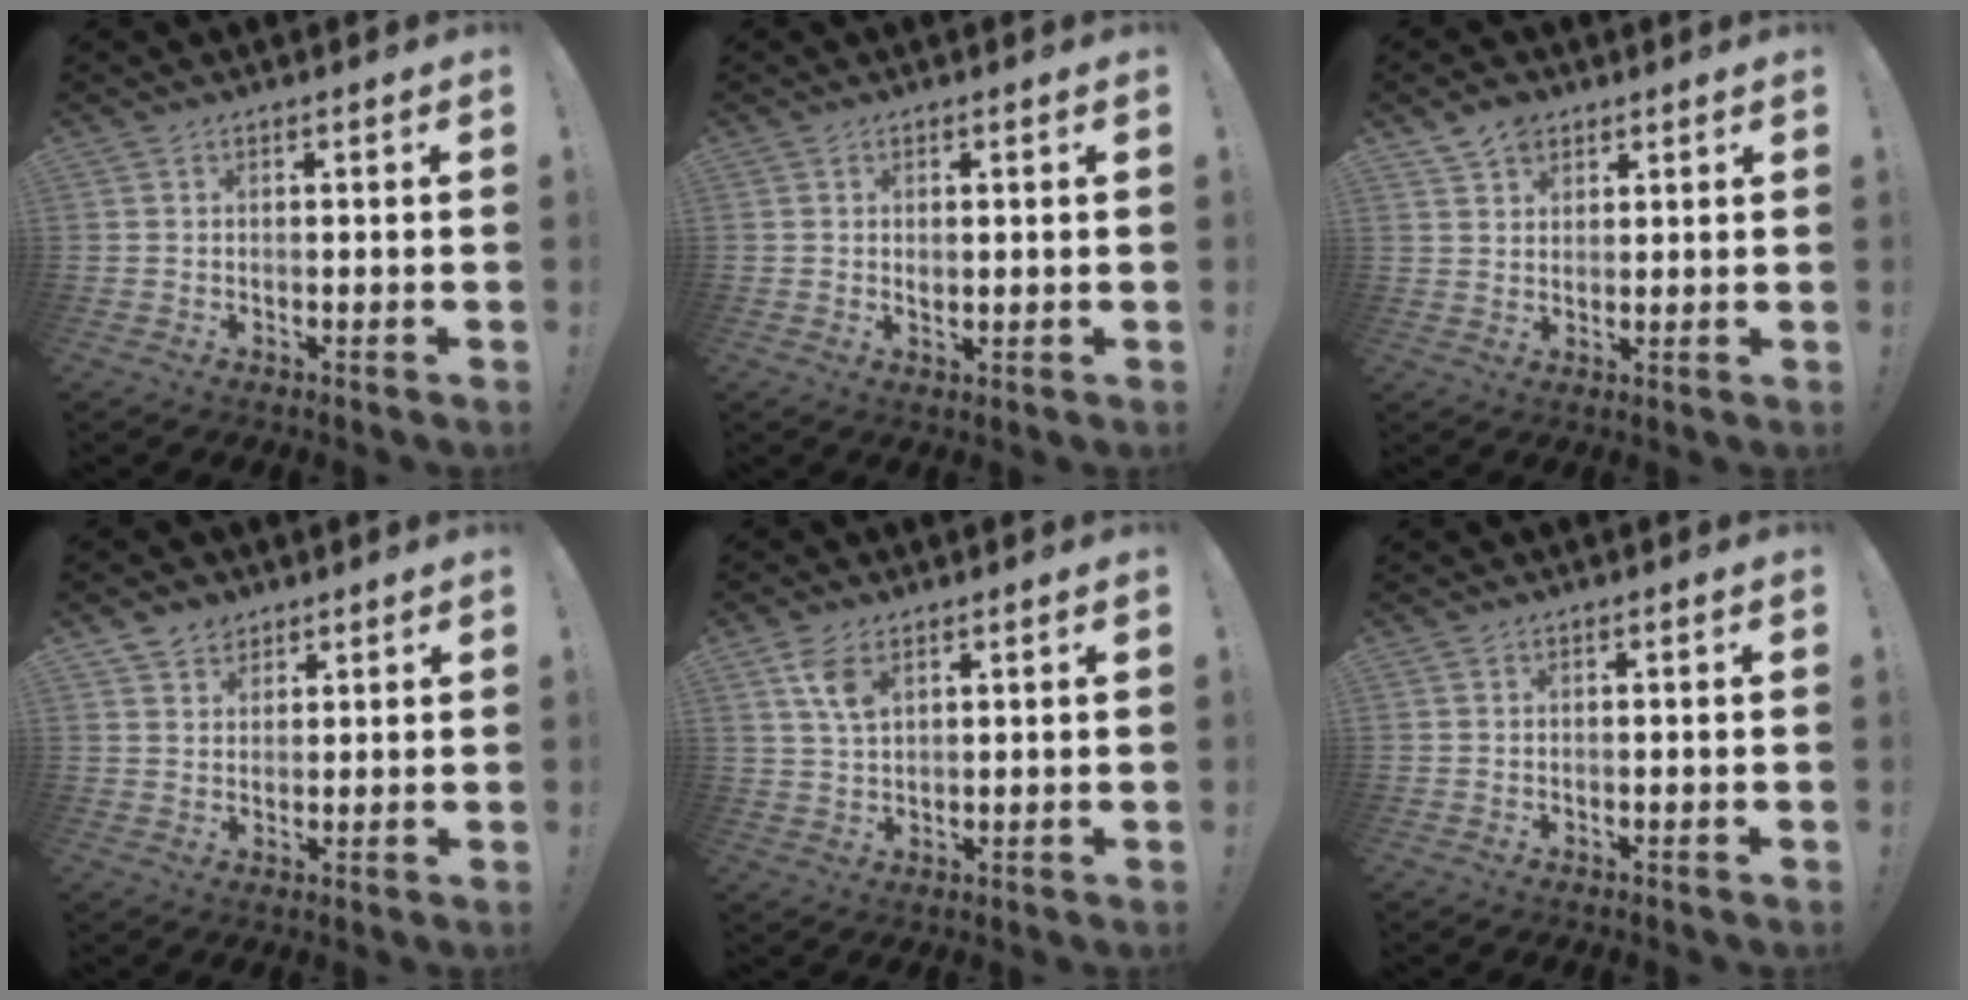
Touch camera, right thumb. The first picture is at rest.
{"total": 1.1, "force": [0.6, 0.7, 0.6], "torque": [-0.002, -0.003, 0.008]}
{"total": 5.5, "force": [3.9, 3.5, 1.5], "torque": [-0.026, -0.017, 0.075]}
{"total": 4.7, "force": [3.5, 3.2, 0.1], "torque": [-0.003, -0.021, 0.067]}
{"total": 6.5, "force": [3.4, 3.4, 4.4], "torque": [-0.076, -0.009, 0.063]}
{"total": 0.0}